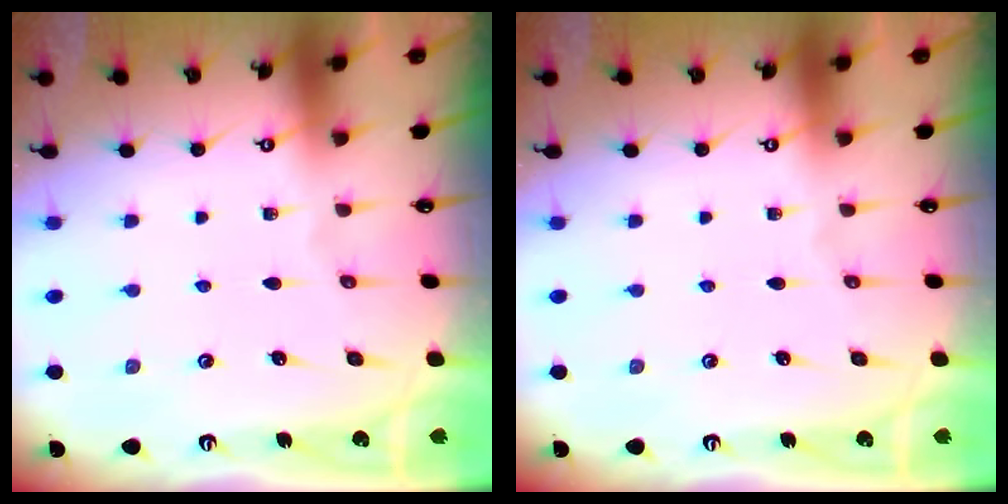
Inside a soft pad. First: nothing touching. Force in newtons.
{"total": 0.0}